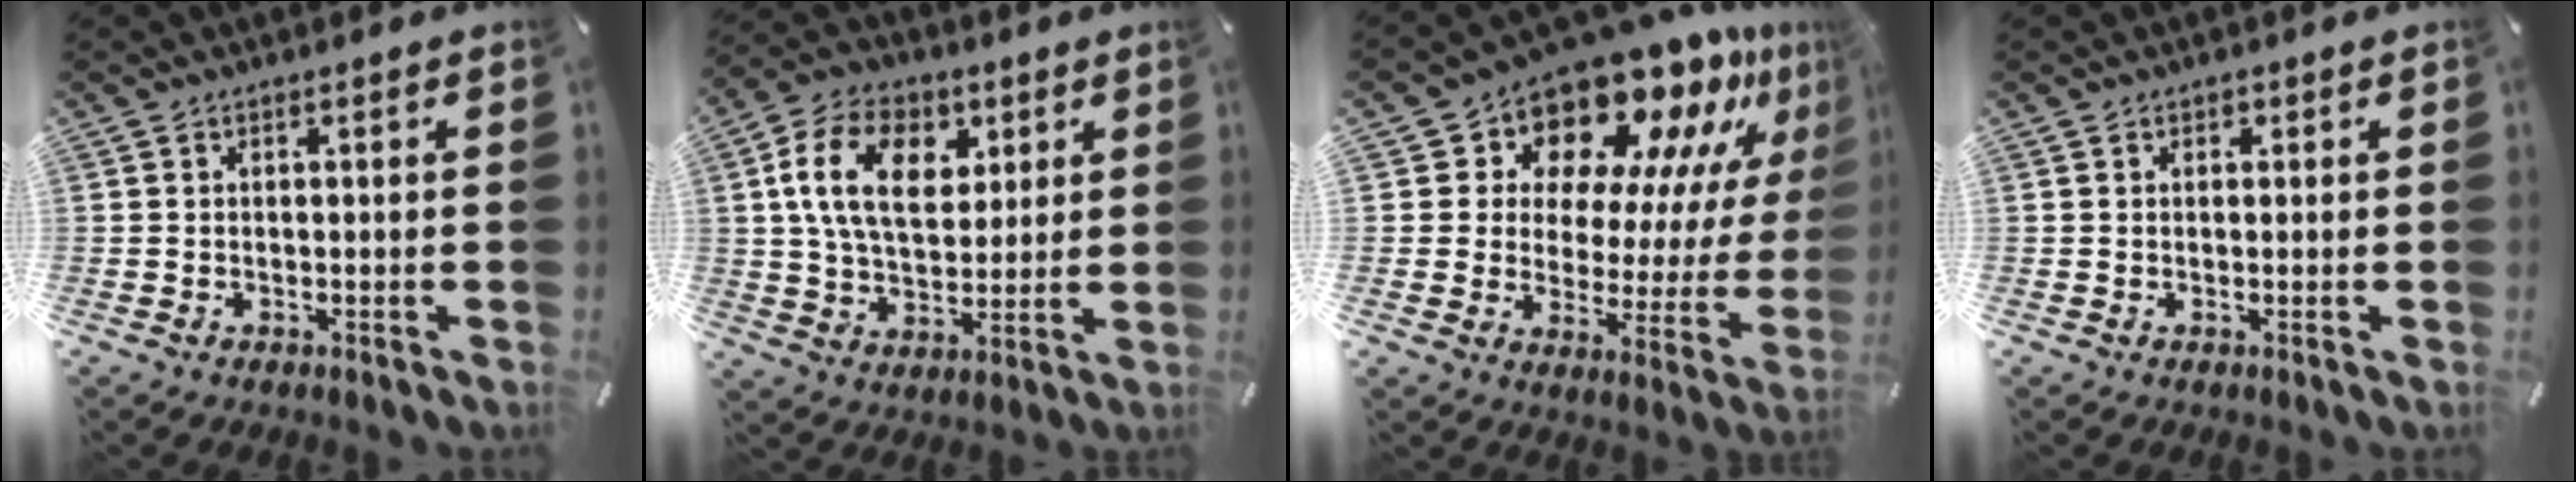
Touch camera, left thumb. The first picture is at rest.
{"total": 15.2, "force": [4.6, 10.5, 10.1], "torque": [-0.188, 0.013, 0.083]}
{"total": 15.3, "force": [13.6, 5.8, 4.0], "torque": [-0.070, -0.139, 0.225]}
{"total": 0.7, "force": [0.2, 0.7, 0.2], "torque": [-0.003, 0.004, 0.004]}